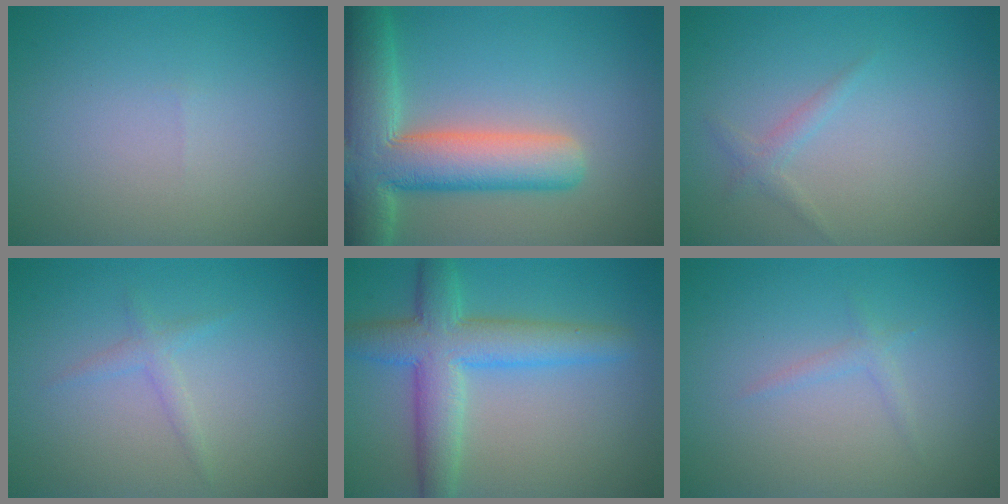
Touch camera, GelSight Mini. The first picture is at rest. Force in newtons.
{"total": 9.7, "press": 9.6, "slide": 0.7}
{"total": 1.1, "press": 1.1, "slide": 0.1}
{"total": 1.2, "press": 1.2, "slide": 0.0}
{"total": 6.4, "press": 6.4, "slide": 0.1}
{"total": 0.9, "press": 0.9, "slide": 0.1}